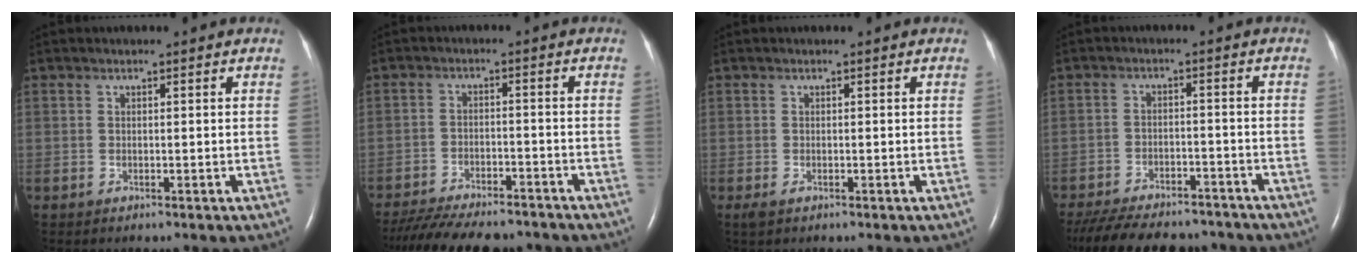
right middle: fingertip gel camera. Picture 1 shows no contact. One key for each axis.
{"total": 15.8, "fx": -13.9, "fy": 3.7, "fz": 6.5, "tx": -0.138, "ty": -0.015, "tz": -0.200}
{"total": 1.0, "fx": -0.5, "fy": 0.4, "fz": 0.7, "tx": -0.019, "ty": -0.003, "tz": -0.006}
{"total": 18.2, "fx": -15.8, "fy": 5.5, "fz": 7.2, "tx": -0.180, "ty": -0.021, "tz": -0.222}